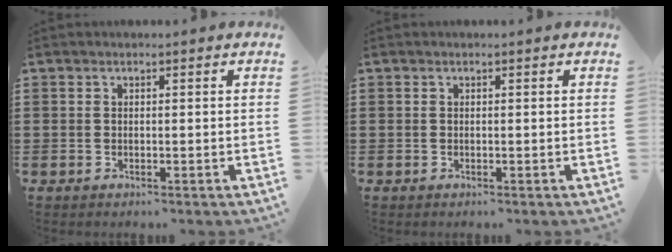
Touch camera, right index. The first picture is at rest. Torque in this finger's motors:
{"motor_torque": [0.04, 0.04, 0.00, -0.01]}